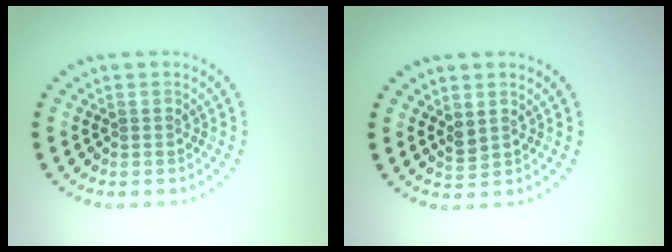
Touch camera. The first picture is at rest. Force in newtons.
{"total": 1.1, "press": 1.0, "slide": 0.4}